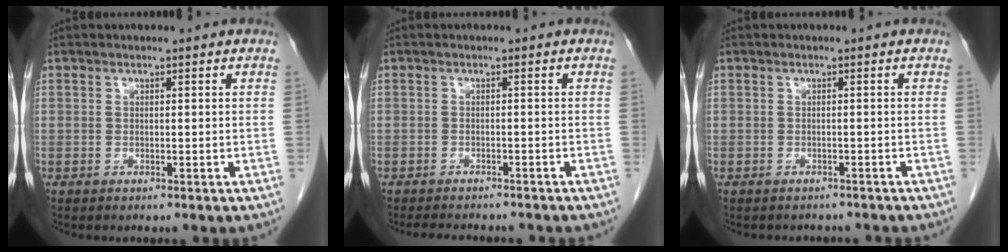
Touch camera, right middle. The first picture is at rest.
{"total": 7.5, "force": [-6.7, 1.8, 2.9], "torque": [-0.040, -0.003, -0.086]}
{"total": 3.7, "force": [-3.3, 1.5, 0.6], "torque": [-0.009, 0.000, -0.038]}